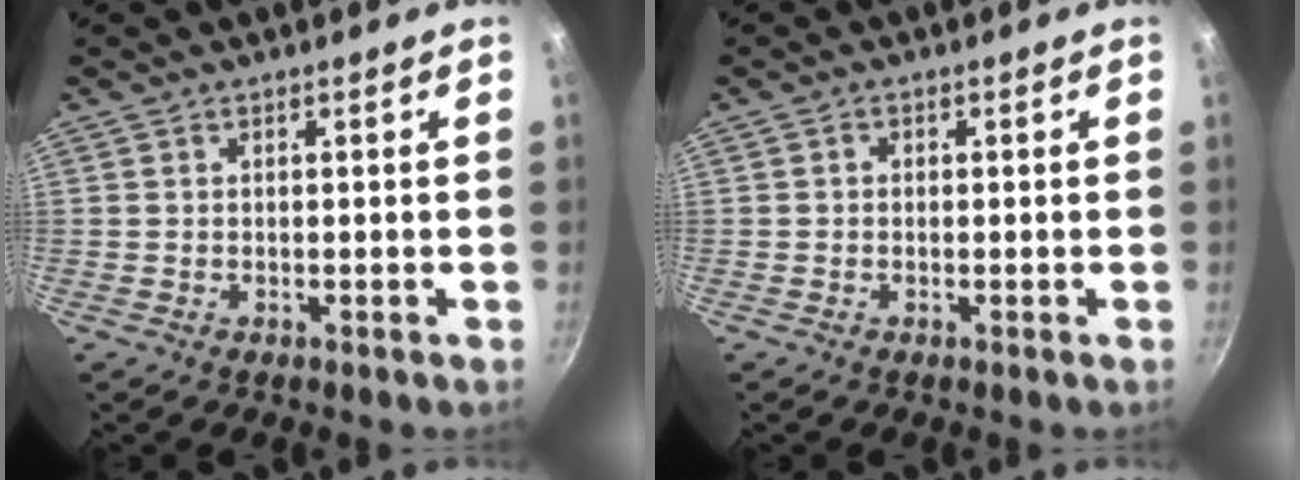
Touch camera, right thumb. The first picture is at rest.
{"total": 0.9, "force": [0.0, 0.8, 0.4], "torque": [-0.007, 0.005, -0.001]}